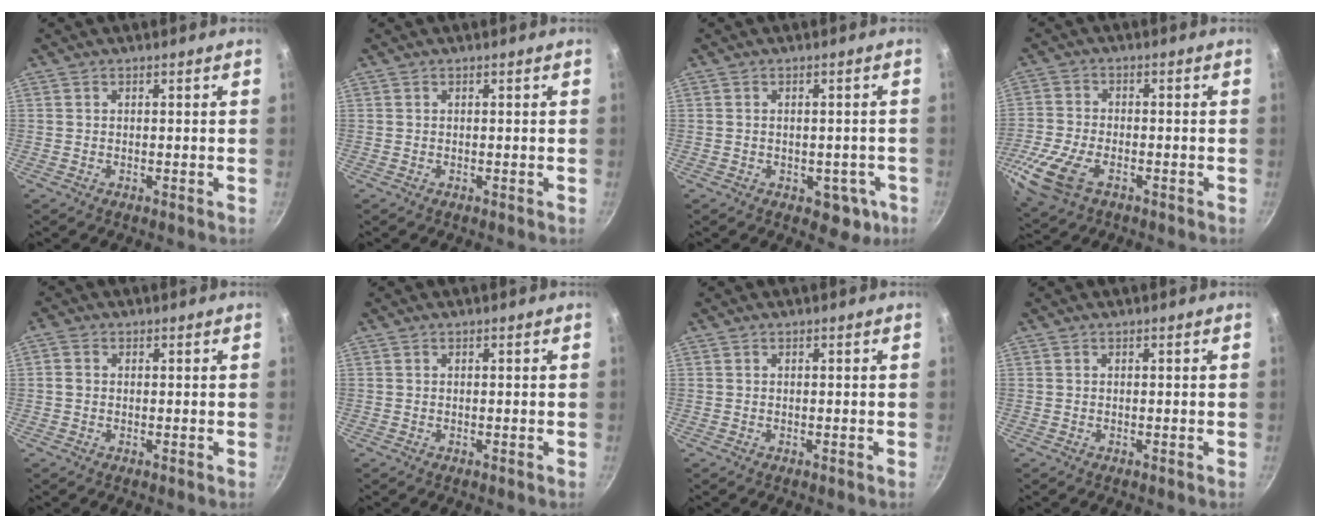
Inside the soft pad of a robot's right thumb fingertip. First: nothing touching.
{"total": 0.0}
{"total": 5.6, "force": [-1.9, 3.7, 3.7], "torque": [-0.017, 0.017, -0.008]}
{"total": 12.0, "force": [-5.2, 6.5, 8.7], "torque": [-0.199, 0.000, -0.106]}
{"total": 1.8, "force": [0.1, 1.5, 1.0], "torque": [-0.022, 0.006, -0.002]}
{"total": 0.0}
{"total": 0.0}
{"total": 0.0}